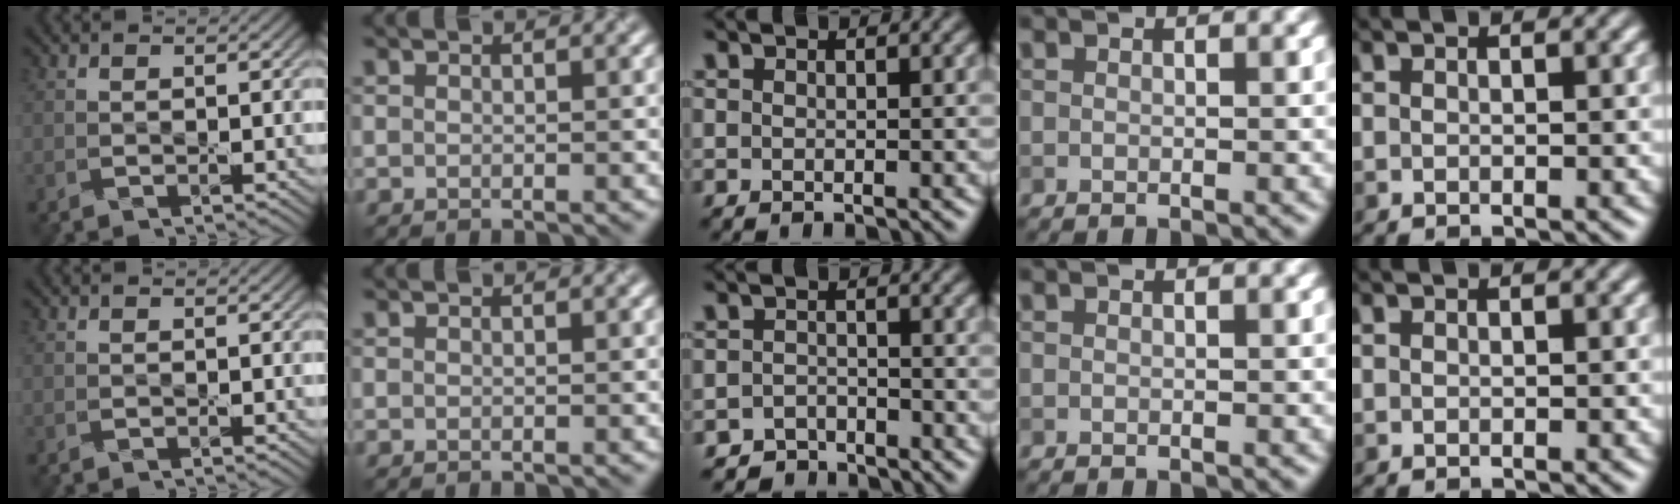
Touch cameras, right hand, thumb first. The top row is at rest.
{"middle": {"total": 2.3, "force": [-2.1, 0.7, -0.4], "torque": [0.019, 0.005, -0.044]}}